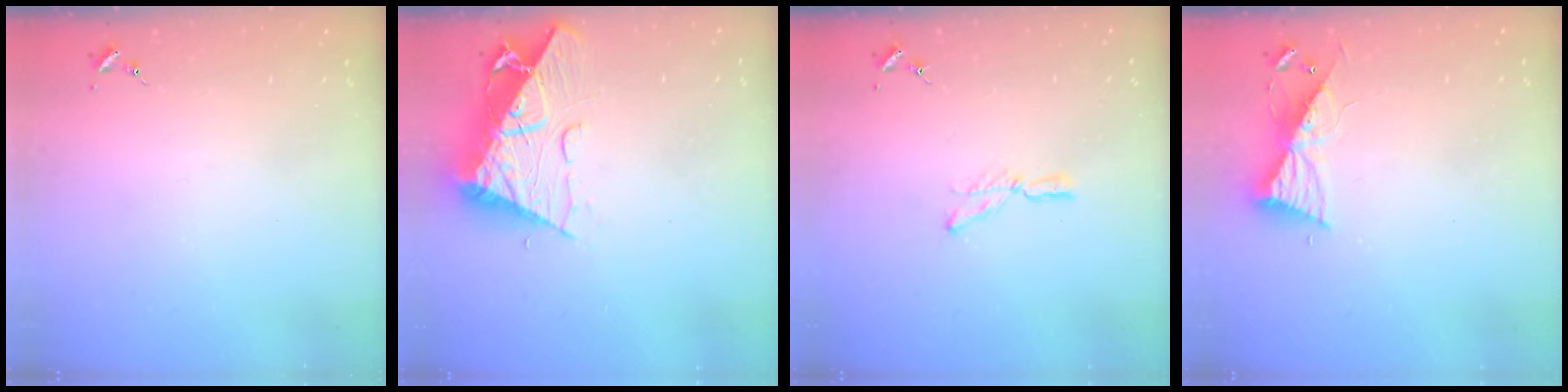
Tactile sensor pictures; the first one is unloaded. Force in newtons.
{"total": 13.2, "press": 13.1, "slide": 1.4}
{"total": 6.8, "press": 6.8, "slide": 0.2}
{"total": 9.3, "press": 9.2, "slide": 0.8}